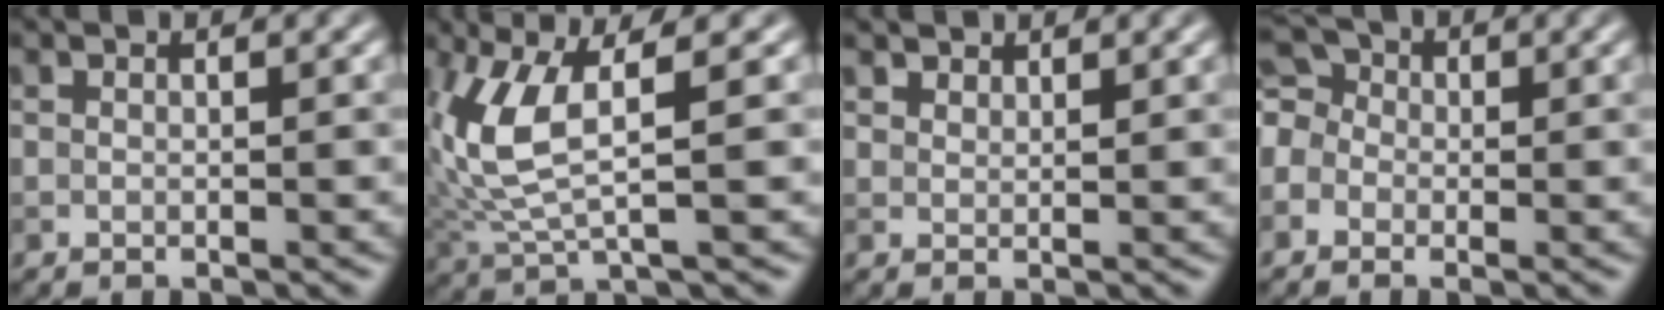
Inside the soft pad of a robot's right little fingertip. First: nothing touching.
{"total": 6.4, "force": [1.2, 2.2, 5.9], "torque": [-0.154, -0.004, 0.030]}
{"total": 2.1, "force": [1.9, 0.8, 0.3], "torque": [-0.012, -0.006, 0.042]}
{"total": 3.8, "force": [-0.5, 3.4, 1.6], "torque": [-0.027, 0.022, -0.027]}